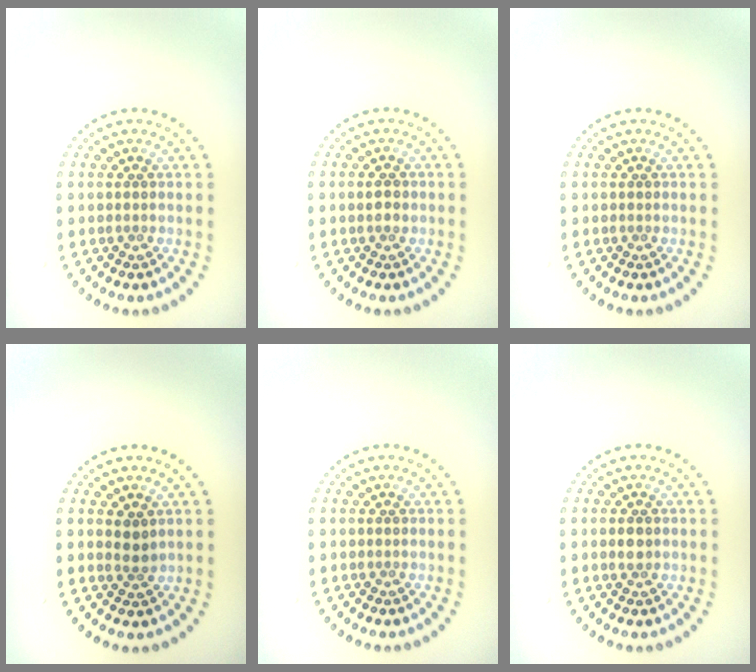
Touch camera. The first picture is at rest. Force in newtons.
{"total": 1.0, "press": 1.0, "slide": 0.2}
{"total": 0.0}
{"total": 1.3, "press": 1.1, "slide": 0.7}
{"total": 0.0}
{"total": 1.1, "press": 1.0, "slide": 0.3}